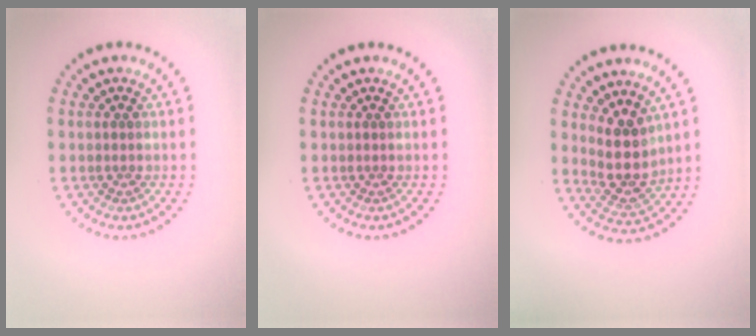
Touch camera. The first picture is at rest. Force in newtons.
{"total": 0.0}
{"total": 3.8, "press": 3.2, "slide": 2.1}